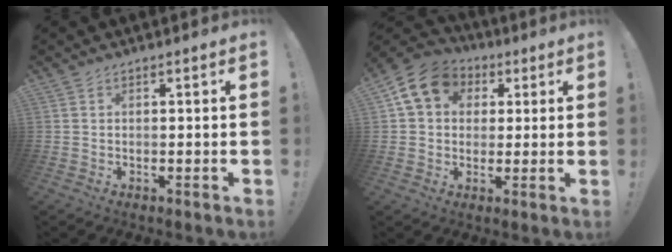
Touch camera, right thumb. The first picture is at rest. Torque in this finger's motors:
{"motor_torque": [0.87, 0.88, 0.15, 0.06, 0.04]}